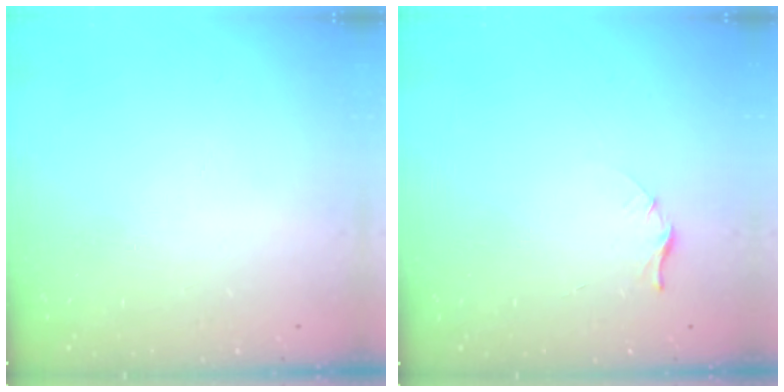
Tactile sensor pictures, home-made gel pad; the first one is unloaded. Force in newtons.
{"total": 4.5, "press": 4.4, "slide": 0.4}